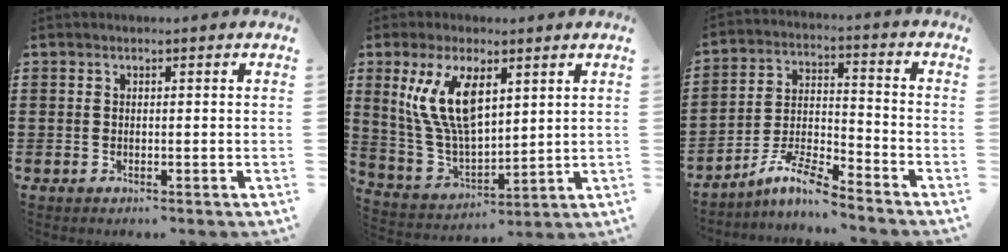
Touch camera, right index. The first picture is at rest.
{"total": 11.0, "force": [4.2, 4.8, 8.9], "torque": [-0.201, 0.000, 0.073]}
{"total": 7.7, "force": [-6.5, 1.0, 4.1], "torque": [-0.091, -0.001, -0.127]}